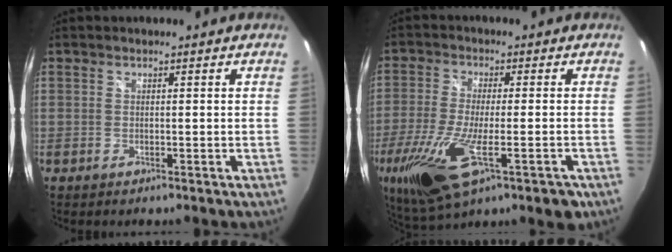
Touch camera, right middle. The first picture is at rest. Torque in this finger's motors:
{"motor_torque": [1.21, -0.92, 0.74, 0.21]}